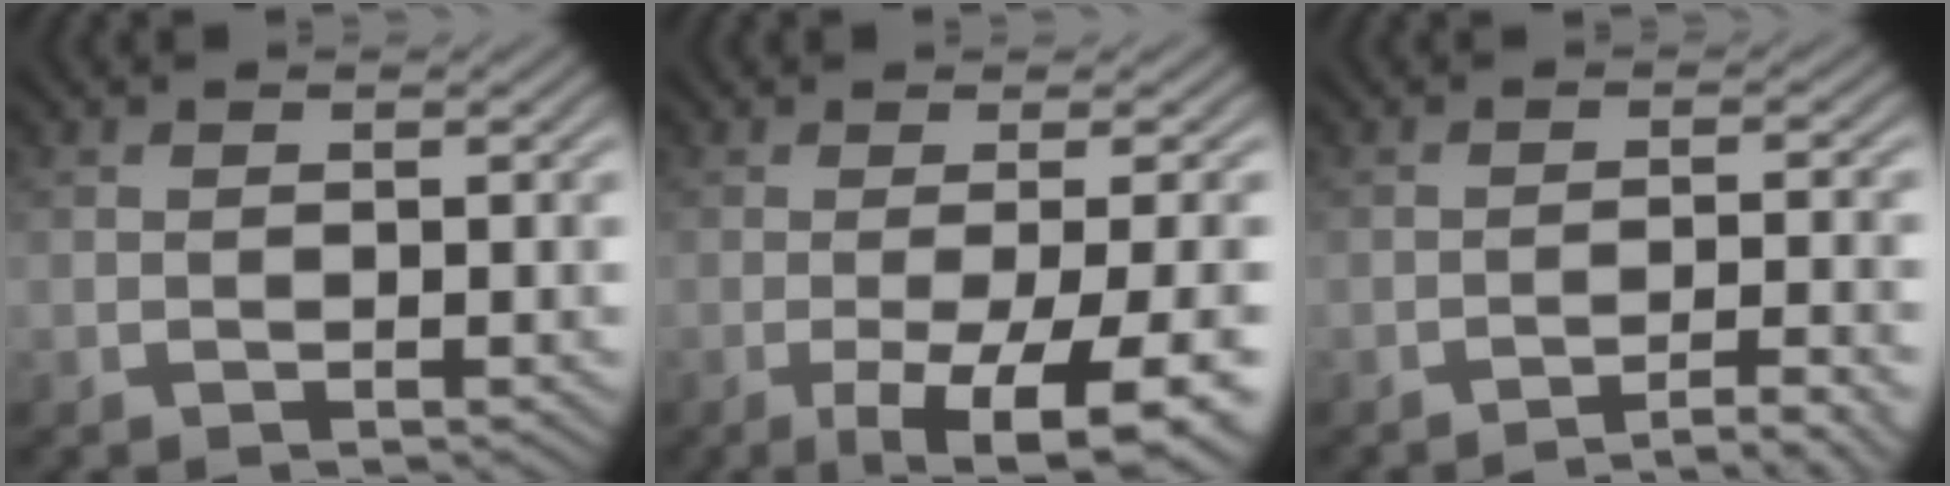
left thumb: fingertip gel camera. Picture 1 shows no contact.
{"total": 11.3, "force": [-4.3, 2.9, 10.0], "torque": [-0.125, -0.002, -0.053]}
{"total": 4.9, "force": [-3.5, 0.6, 3.4], "torque": [-0.047, 0.015, -0.062]}